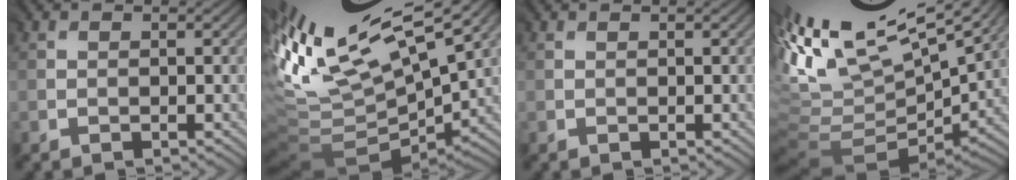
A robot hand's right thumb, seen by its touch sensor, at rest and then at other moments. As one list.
[{"total": 15.3, "force": [6.5, 4.7, 13.1], "torque": [-0.265, 0.028, 0.148]}, {"total": 0.0}, {"total": 14.0, "force": [6.5, 5.6, 11.0], "torque": [-0.242, 0.025, 0.143]}]